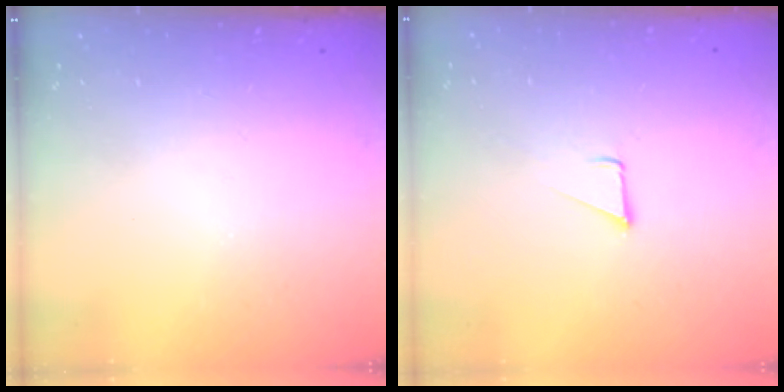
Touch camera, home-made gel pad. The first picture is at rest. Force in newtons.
{"total": 3.2, "press": 3.2, "slide": 0.1}